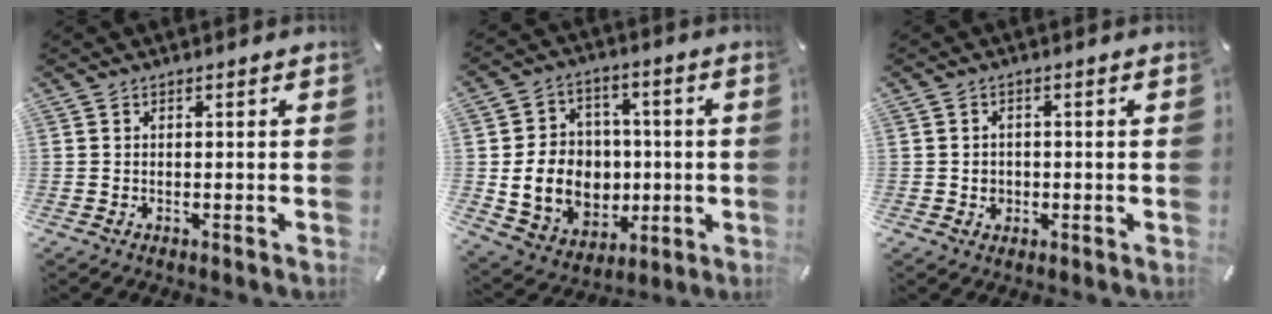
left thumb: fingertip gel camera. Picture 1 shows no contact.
{"total": 13.6, "force": [-1.1, 12.2, 6.0], "torque": [-0.119, 0.010, -0.005]}
{"total": 2.4, "force": [-0.4, 2.2, 0.8], "torque": [-0.017, 0.005, -0.009]}